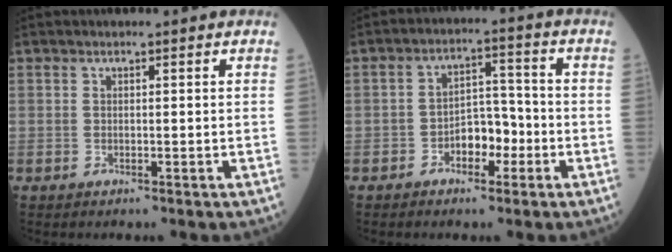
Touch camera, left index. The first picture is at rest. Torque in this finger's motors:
{"motor_torque": [0.16, -0.08, 0.08, 0.03]}